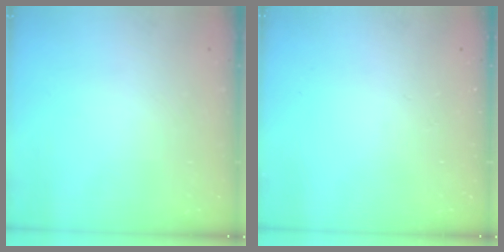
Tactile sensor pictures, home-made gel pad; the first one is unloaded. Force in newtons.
{"total": 0.0}